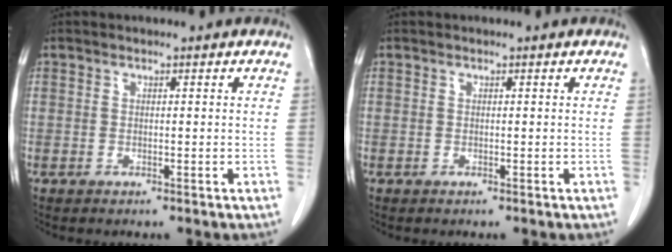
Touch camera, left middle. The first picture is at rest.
{"total": 0.0}